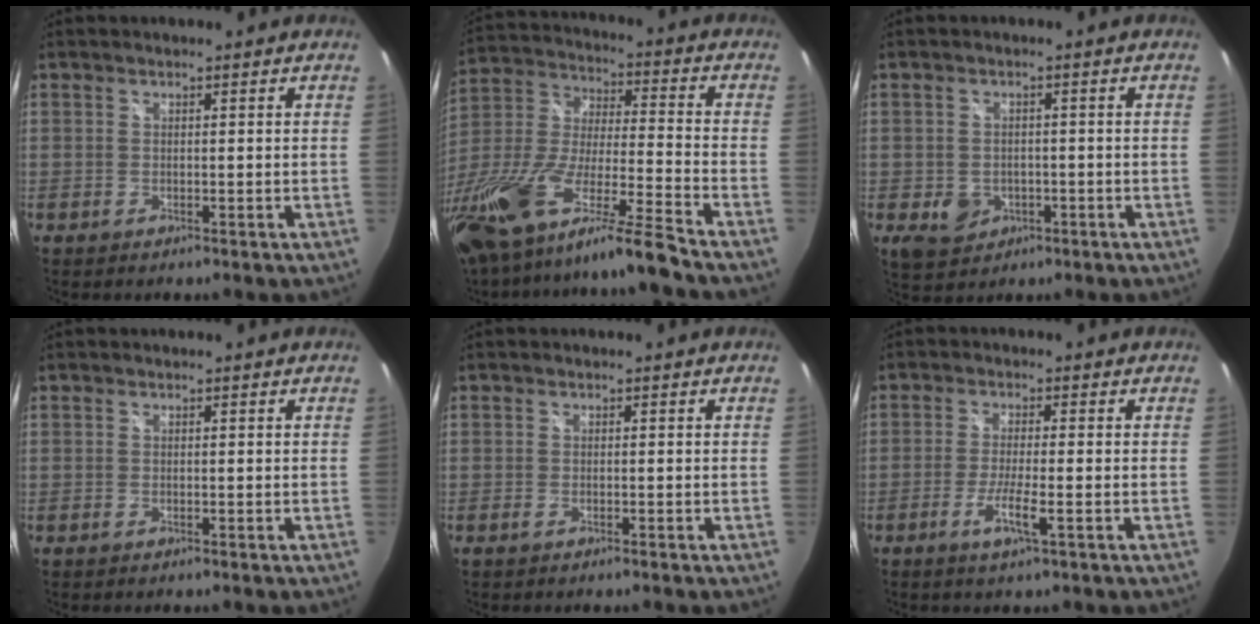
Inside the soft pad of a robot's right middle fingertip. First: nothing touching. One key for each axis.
{"total": 22.7, "fx": -16.8, "fy": 0.7, "fz": 15.2, "tx": -0.286, "ty": -0.058, "tz": -0.307}
{"total": 5.9, "fx": -2.0, "fy": 4.8, "fz": 2.6, "tx": -0.060, "ty": 0.000, "tz": -0.021}
{"total": 0.0}
{"total": 0.8, "fx": -0.6, "fy": 0.2, "fz": 0.5, "tx": -0.011, "ty": -0.001, "tz": -0.013}
{"total": 4.6, "fx": -2.2, "fy": -0.1, "fz": 4.0, "tx": -0.083, "ty": -0.008, "tz": -0.044}